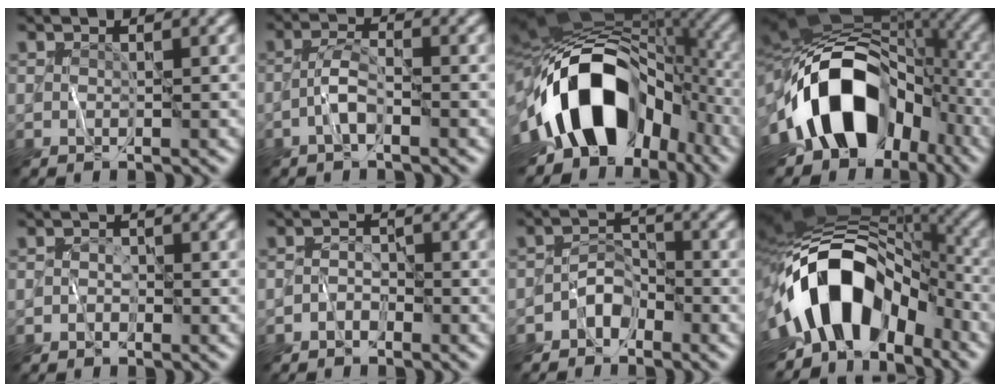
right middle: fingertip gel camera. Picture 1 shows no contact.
{"total": 2.3, "force": [-1.2, 0.7, 1.9], "torque": [-0.034, 0.009, -0.032]}
{"total": 17.5, "force": [-3.7, 11.2, 13.0], "torque": [-0.229, -0.007, -0.060]}
{"total": 16.2, "force": [-4.8, 10.6, 11.2], "torque": [-0.176, -0.003, -0.084]}
{"total": 0.8, "force": [-0.5, 0.6, 0.2], "torque": [0.000, 0.007, -0.011]}
{"total": 1.4, "force": [-1.0, 0.8, 0.4], "torque": [-0.003, 0.010, -0.024]}
{"total": 2.7, "force": [-1.8, 1.7, 1.1], "torque": [-0.010, 0.010, -0.040]}
{"total": 15.2, "force": [-4.4, 9.6, 11.0], "torque": [-0.180, 0.004, -0.083]}